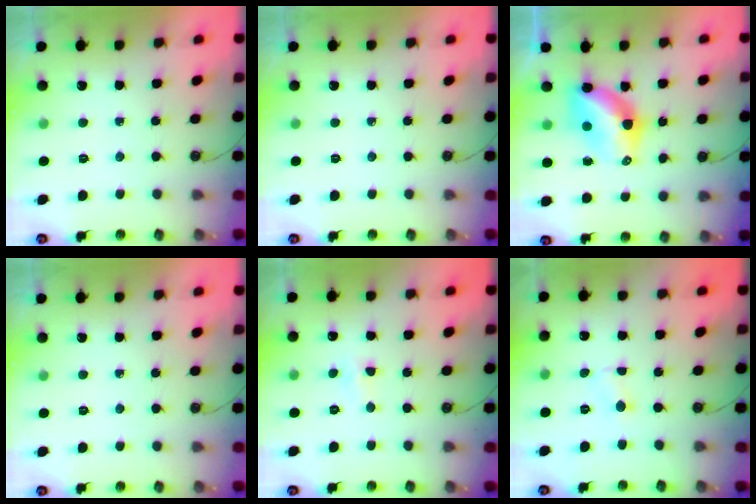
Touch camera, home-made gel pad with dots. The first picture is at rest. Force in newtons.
{"total": 0.0}
{"total": 7.7, "press": 7.7, "slide": 0.6}
{"total": 0.0}
{"total": 2.4, "press": 2.3, "slide": 0.4}
{"total": 0.9, "press": 0.9, "slide": 0.3}